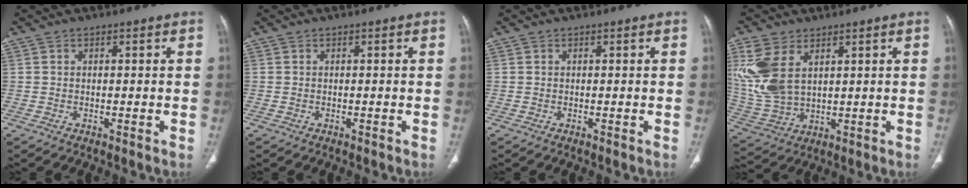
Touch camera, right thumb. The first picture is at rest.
{"total": 0.0}
{"total": 0.0}
{"total": 12.8, "force": [4.5, 7.8, 9.1], "torque": [-0.209, -0.010, 0.106]}